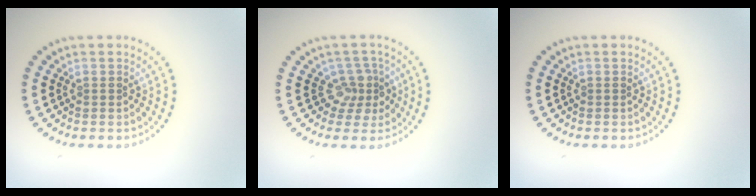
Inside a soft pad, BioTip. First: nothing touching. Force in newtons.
{"total": 2.7, "press": 2.0, "slide": 1.8}
{"total": 0.0}